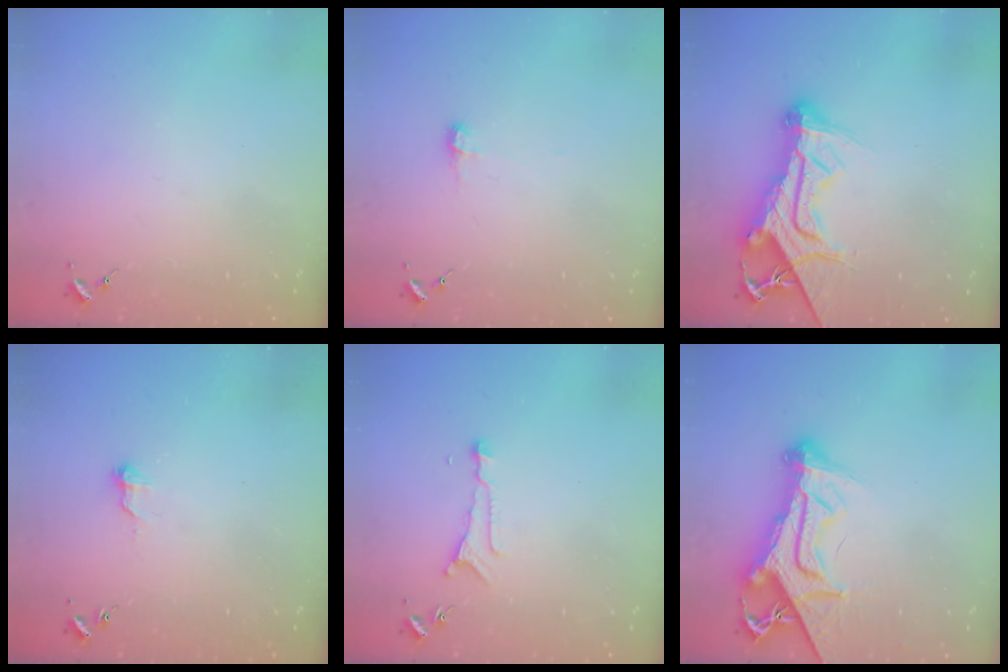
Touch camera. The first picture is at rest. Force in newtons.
{"total": 5.0, "press": 5.0, "slide": 0.4}
{"total": 16.3, "press": 16.3, "slide": 1.3}
{"total": 6.4, "press": 6.4, "slide": 0.6}
{"total": 5.6, "press": 5.6, "slide": 0.4}
{"total": 15.9, "press": 15.8, "slide": 1.8}